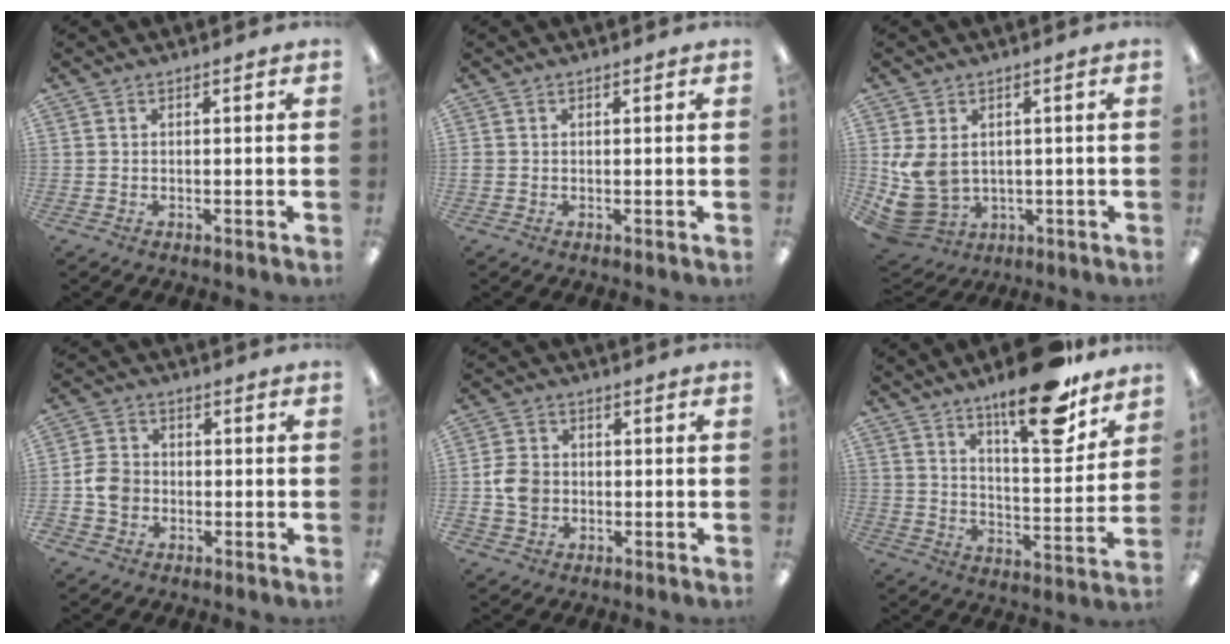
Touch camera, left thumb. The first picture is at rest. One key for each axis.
{"total": 0.7, "fx": -0.1, "fy": 0.6, "fz": 0.2, "tx": -0.003, "ty": 0.004, "tz": -0.003}
{"total": 9.6, "fx": 0.9, "fy": 7.7, "fz": 5.6, "tx": -0.147, "ty": -0.019, "tz": 0.022}
{"total": 6.1, "fx": -1.7, "fy": 5.2, "fz": 2.8, "tx": -0.061, "ty": 0.011, "tz": -0.030}
{"total": 6.7, "fx": -1.0, "fy": 5.6, "fz": 3.5, "tx": -0.070, "ty": 0.008, "tz": -0.018}
{"total": 18.5, "fx": 13.7, "fy": 5.2, "fz": 11.2, "tx": -0.163, "ty": -0.089, "tz": 0.221}